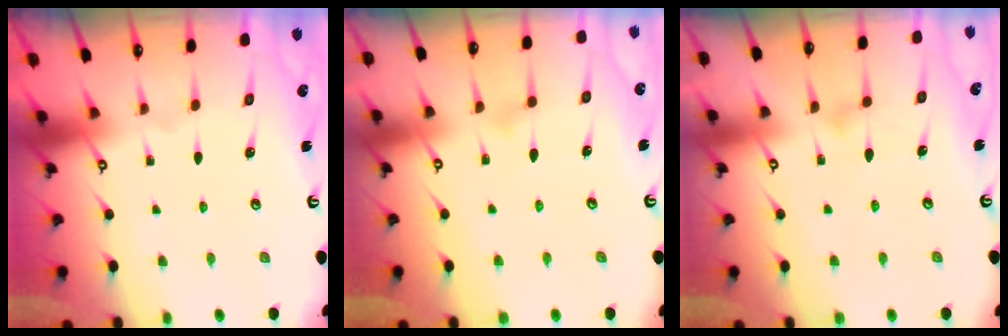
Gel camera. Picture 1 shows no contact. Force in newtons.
{"total": 6.4, "press": 6.4, "slide": 0.4}
{"total": 7.4, "press": 7.4, "slide": 0.5}